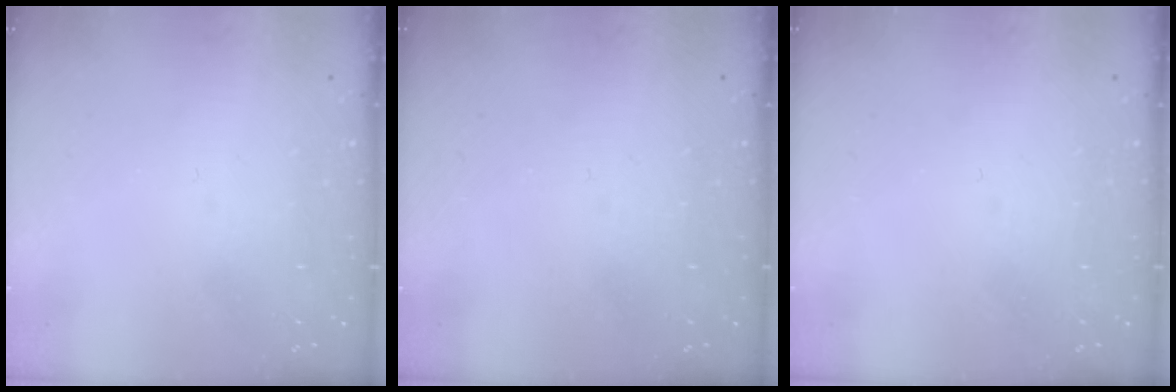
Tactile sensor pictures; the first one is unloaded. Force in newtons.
{"total": 0.0}
{"total": 0.0}